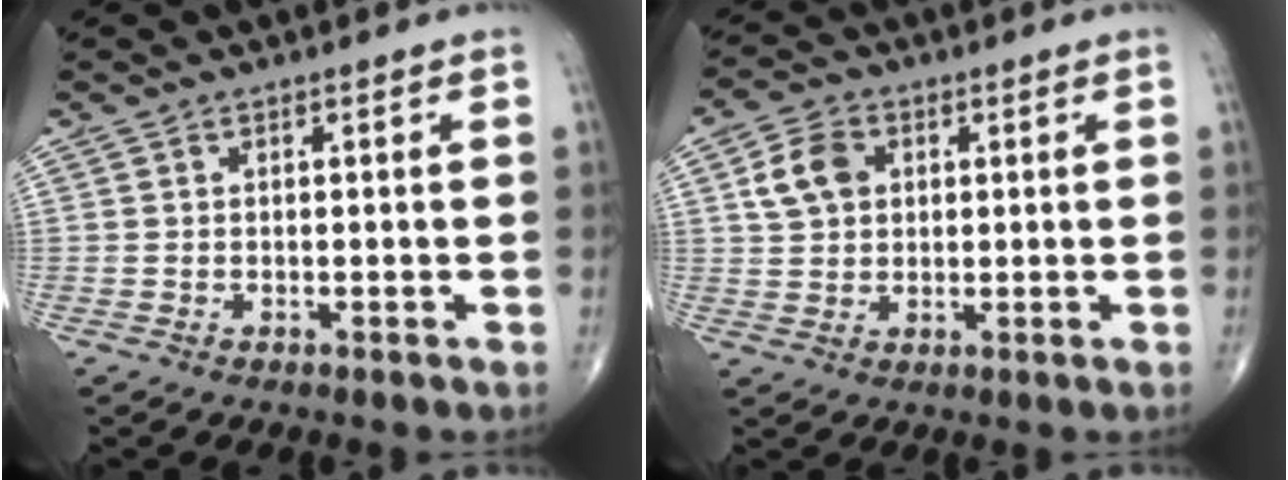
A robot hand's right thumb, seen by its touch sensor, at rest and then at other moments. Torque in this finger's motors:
{"motor_torque": [0.00, 0.06, 0.48, 0.38, 0.05]}